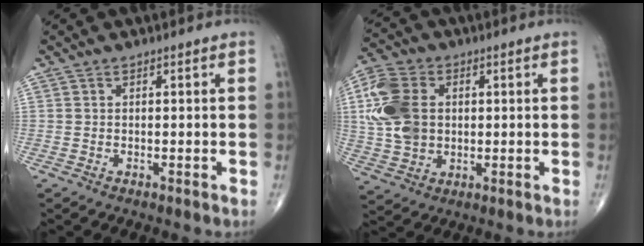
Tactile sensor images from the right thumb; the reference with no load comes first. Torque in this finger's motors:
{"motor_torque": [0.16, 0.20, 0.84, 0.40, 0.12]}